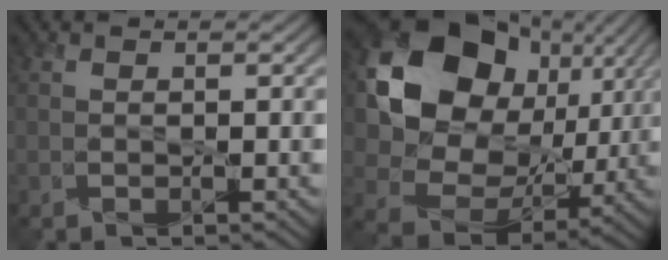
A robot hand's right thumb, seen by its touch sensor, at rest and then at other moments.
{"total": 17.2, "force": [5.2, 13.7, 9.2], "torque": [-0.205, 0.012, 0.105]}